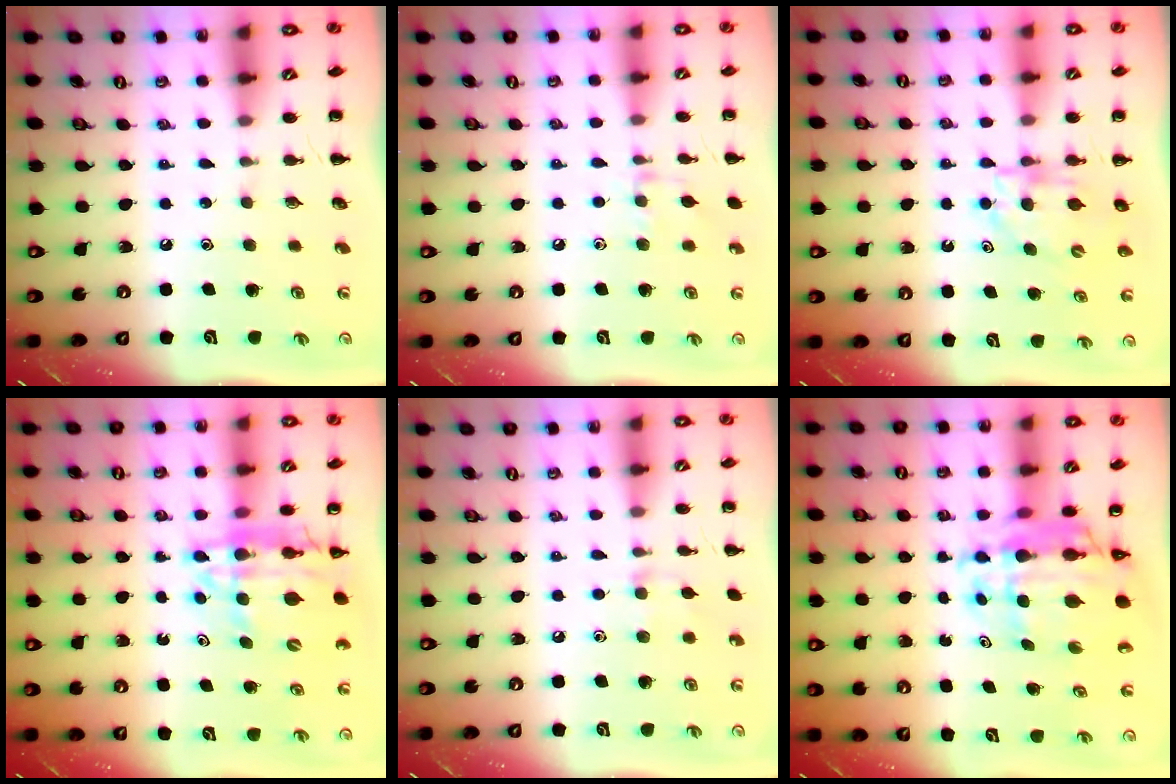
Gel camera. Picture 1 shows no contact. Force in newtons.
{"total": 7.1, "press": 7.0, "slide": 1.4}
{"total": 5.8, "press": 5.8, "slide": 0.5}
{"total": 15.0, "press": 14.5, "slide": 4.1}
{"total": 6.7, "press": 6.4, "slide": 2.2}
{"total": 10.8, "press": 10.3, "slide": 3.5}